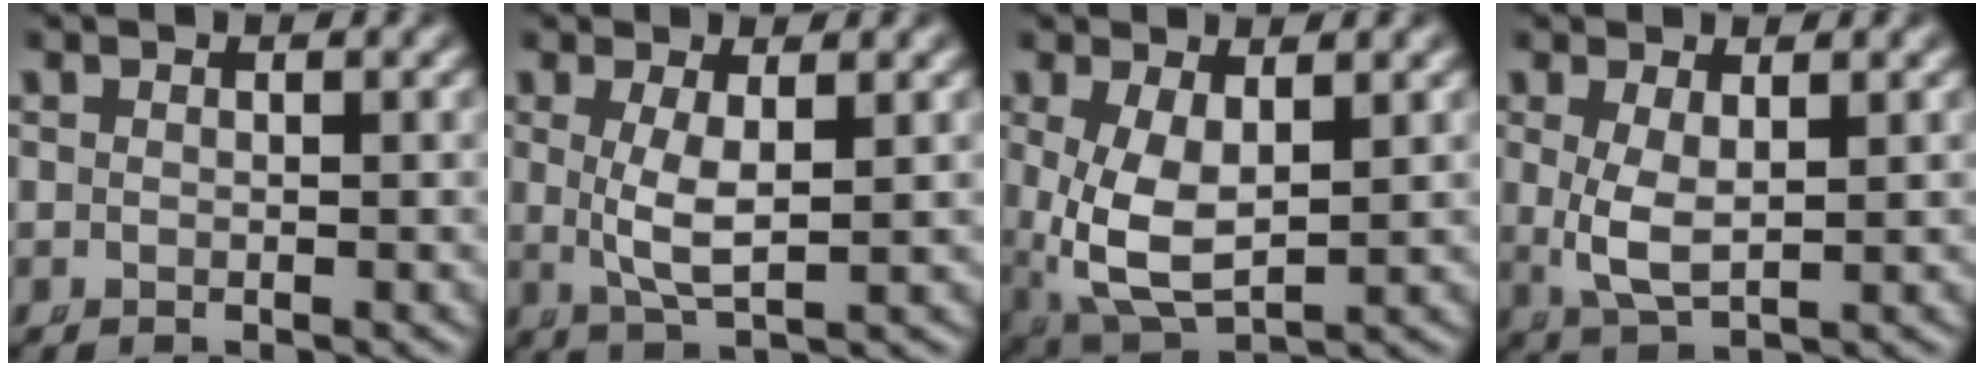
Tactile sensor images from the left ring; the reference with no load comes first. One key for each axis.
{"total": 3.7, "fx": 0.3, "fy": 0.8, "fz": 3.6, "tx": -0.073, "ty": -0.018, "tz": 0.020}
{"total": 6.9, "fx": 0.2, "fy": 4.4, "fz": 5.4, "tx": -0.128, "ty": -0.035, "tz": 0.027}
{"total": 3.8, "fx": 0.2, "fy": 2.0, "fz": 3.3, "tx": -0.085, "ty": -0.019, "tz": 0.021}